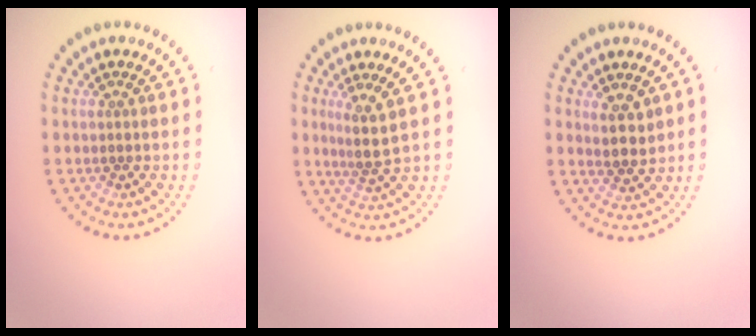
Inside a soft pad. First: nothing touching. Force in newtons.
{"total": 2.7, "press": 2.0, "slide": 1.8}
{"total": 2.3, "press": 2.0, "slide": 1.0}